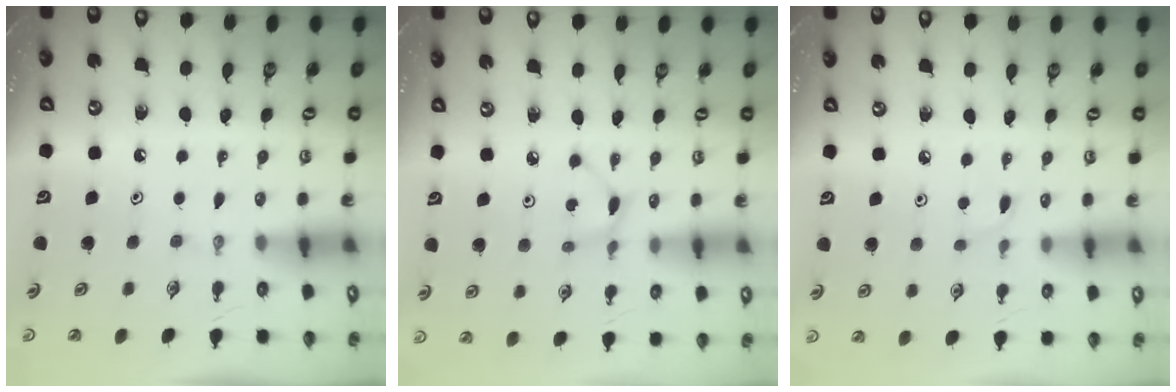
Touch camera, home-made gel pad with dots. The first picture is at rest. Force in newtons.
{"total": 2.2, "press": 2.2, "slide": 0.3}
{"total": 2.2, "press": 2.2, "slide": 0.3}